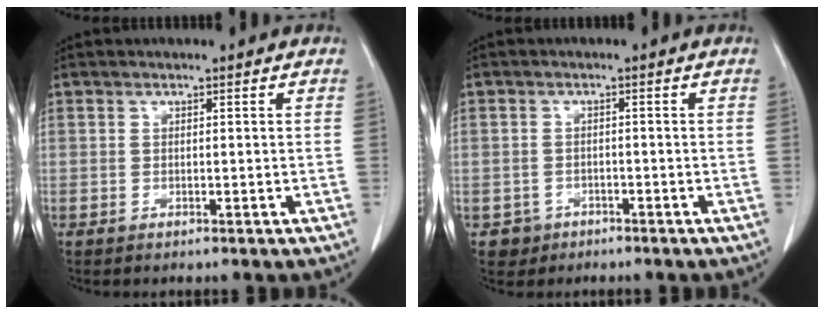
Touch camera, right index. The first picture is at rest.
{"total": 2.6, "force": [-1.3, 2.2, -0.2], "torque": [0.006, 0.012, -0.022]}